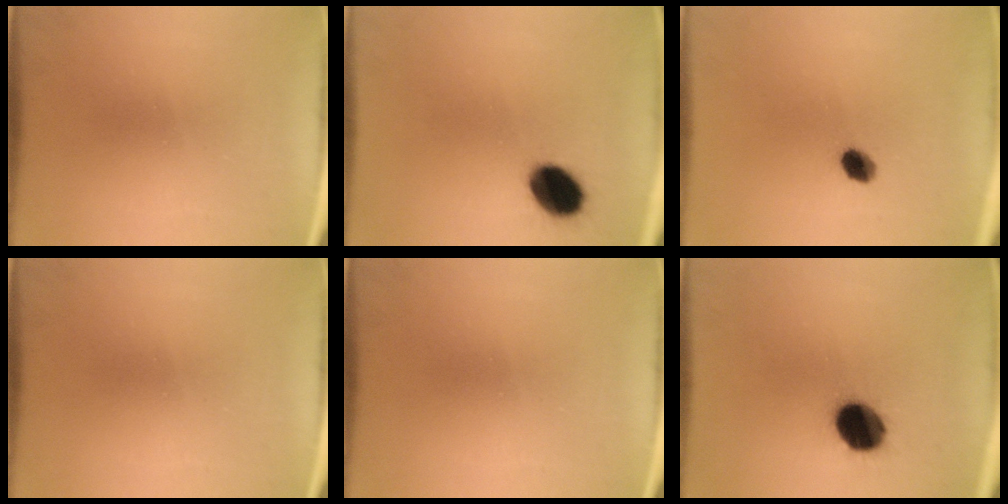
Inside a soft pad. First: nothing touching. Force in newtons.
{"total": 9.5}
{"total": 3.4}
{"total": 0.0}
{"total": 0.0}
{"total": 10.7}